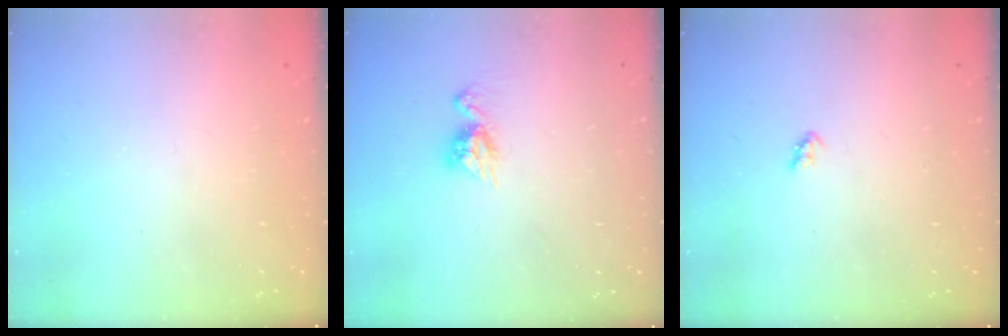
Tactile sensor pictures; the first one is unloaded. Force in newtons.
{"total": 8.7, "press": 8.7, "slide": 0.8}
{"total": 2.7, "press": 2.7, "slide": 0.3}